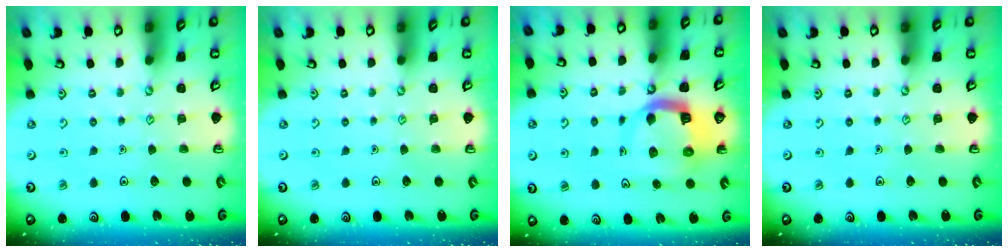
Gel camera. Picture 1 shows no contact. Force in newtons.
{"total": 0.0}
{"total": 10.4, "press": 10.3, "slide": 1.2}
{"total": 0.0}